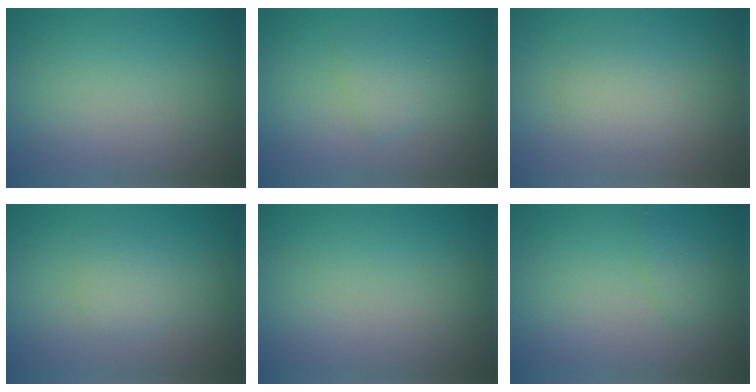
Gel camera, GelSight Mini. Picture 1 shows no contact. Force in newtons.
{"total": 1.8, "press": 1.8, "slide": 0.1}
{"total": 1.9, "press": 1.9, "slide": 0.1}
{"total": 1.7, "press": 1.7, "slide": 0.0}
{"total": 0.0}
{"total": 1.2, "press": 1.2, "slide": 0.1}